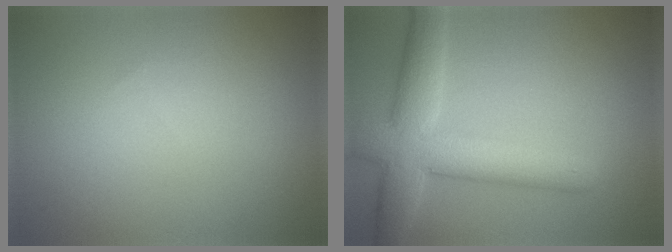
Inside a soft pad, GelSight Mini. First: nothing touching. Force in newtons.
{"total": 6.9, "press": 6.9, "slide": 0.3}